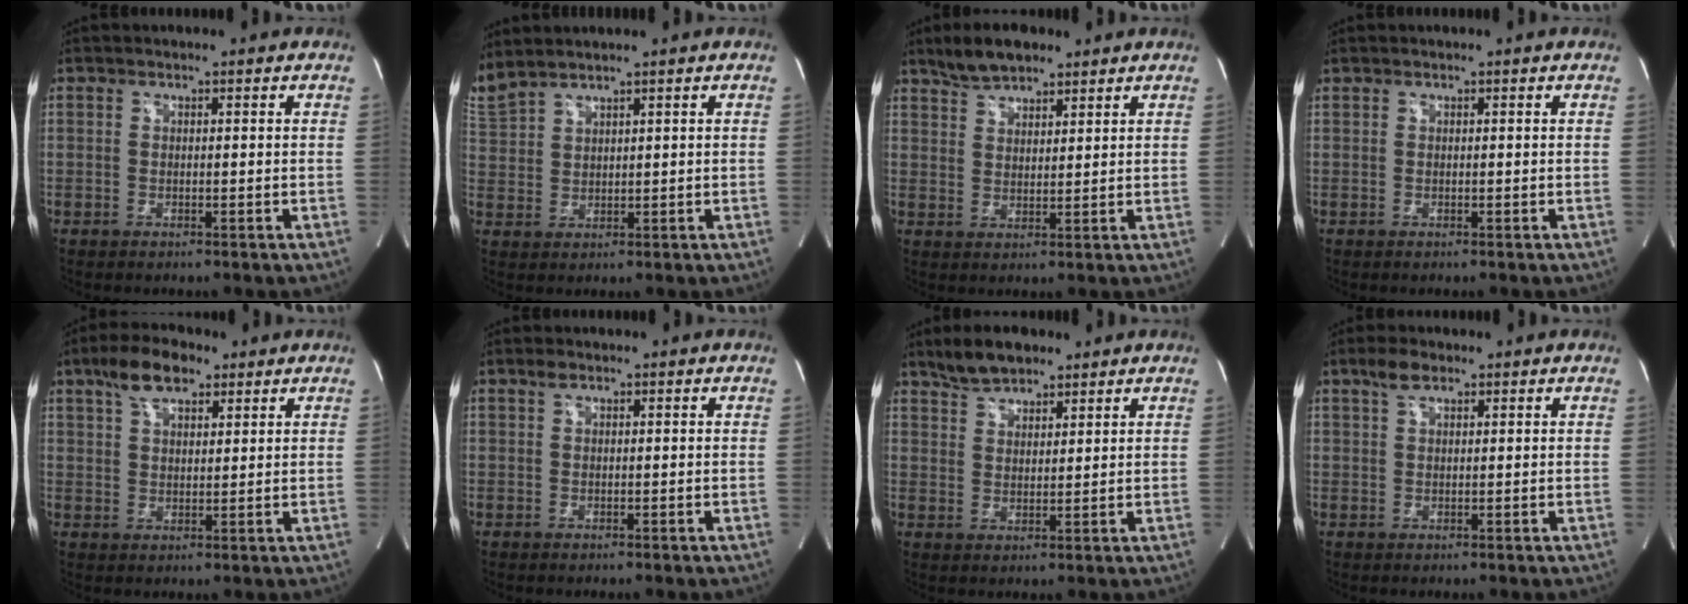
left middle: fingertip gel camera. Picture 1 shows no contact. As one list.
[{"total": 5.9, "force": [5.5, 0.3, 2.3], "torque": [-0.078, 0.014, 0.127]}, {"total": 6.0, "force": [4.9, 2.2, 2.8], "torque": [-0.058, 0.009, 0.093]}, {"total": 0.0}, {"total": 7.5, "force": [4.8, 3.1, 4.9], "torque": [-0.096, 0.020, 0.086]}, {"total": 1.0, "force": [0.6, 0.3, 0.6], "torque": [-0.015, 0.009, 0.013]}, {"total": 6.1, "force": [5.0, 2.4, 2.7], "torque": [-0.057, 0.010, 0.095]}, {"total": 3.0, "force": [2.0, 1.1, 1.9], "torque": [-0.045, 0.011, 0.041]}]